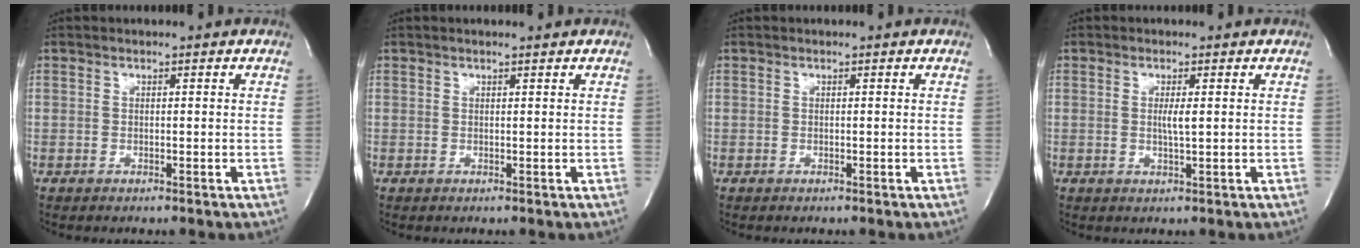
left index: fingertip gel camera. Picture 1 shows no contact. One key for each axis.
{"total": 0.9, "fx": 0.8, "fy": -0.1, "fz": 0.5, "tx": -0.011, "ty": 0.003, "tz": 0.014}
{"total": 0.0}
{"total": 2.0, "fx": 0.2, "fy": 0.0, "fz": 2.0, "tx": -0.041, "ty": -0.003, "tz": 0.002}